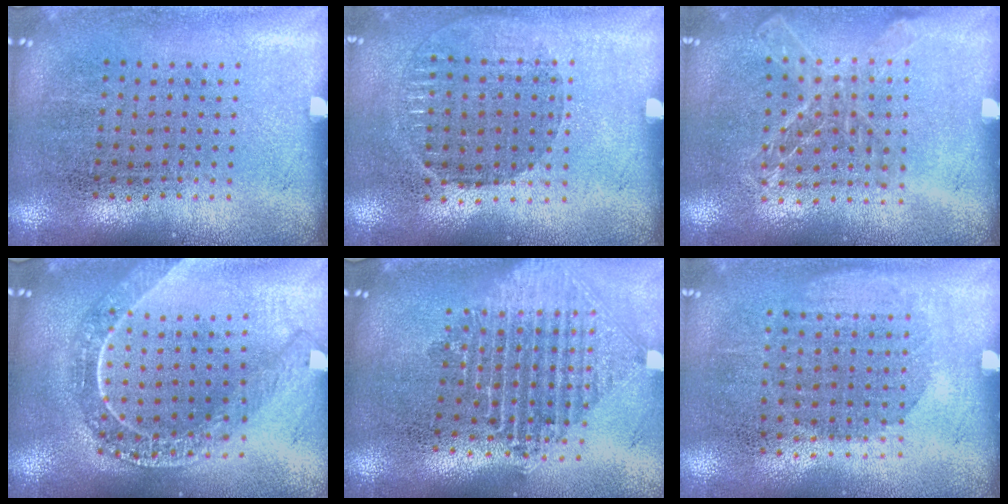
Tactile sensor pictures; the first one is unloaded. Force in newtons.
{"total": 1.0, "press": 0.9, "slide": 0.4}
{"total": 1.1, "press": 1.1, "slide": 0.1}
{"total": 2.3, "press": 1.9, "slide": 1.2}
{"total": 2.4, "press": 1.9, "slide": 1.5}
{"total": 1.0, "press": 0.9, "slide": 0.5}